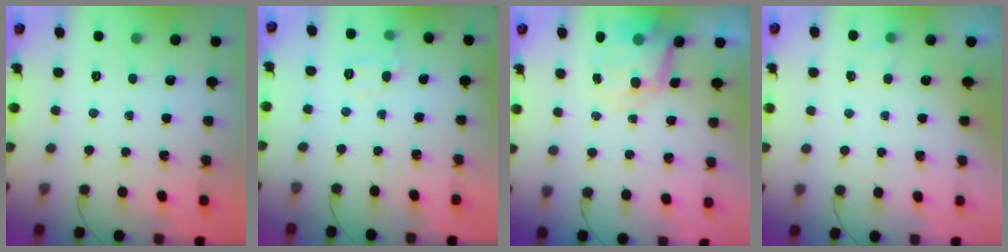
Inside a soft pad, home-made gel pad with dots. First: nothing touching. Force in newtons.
{"total": 5.0, "press": 4.9, "slide": 1.1}
{"total": 6.8, "press": 6.5, "slide": 1.9}
{"total": 2.0, "press": 1.4, "slide": 1.4}